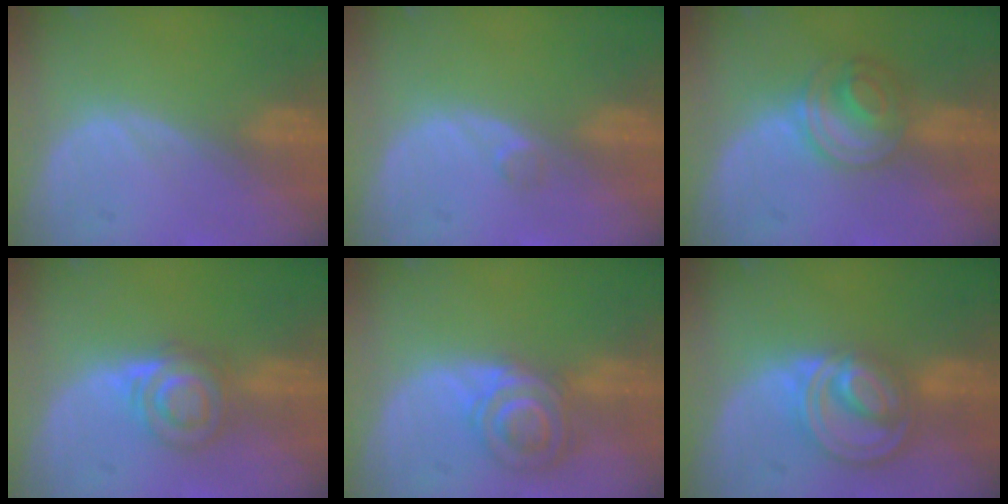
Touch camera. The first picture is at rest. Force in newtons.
{"total": 1.2, "press": 1.0, "slide": 0.7}
{"total": 6.0, "press": 5.4, "slide": 2.6}
{"total": 6.3, "press": 5.5, "slide": 3.1}
{"total": 7.1, "press": 6.0, "slide": 3.8}
{"total": 8.6, "press": 7.3, "slide": 4.6}